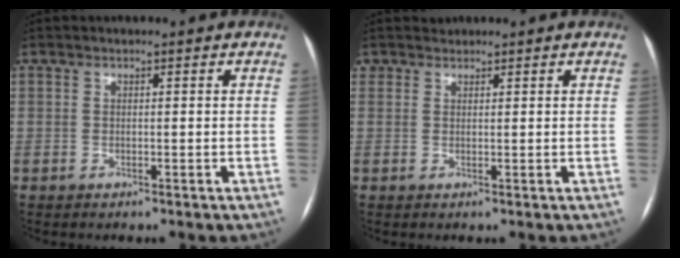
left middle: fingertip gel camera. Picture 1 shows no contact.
{"total": 0.9, "force": [0.8, 0.4, -0.3], "torque": [0.005, 0.005, 0.014]}